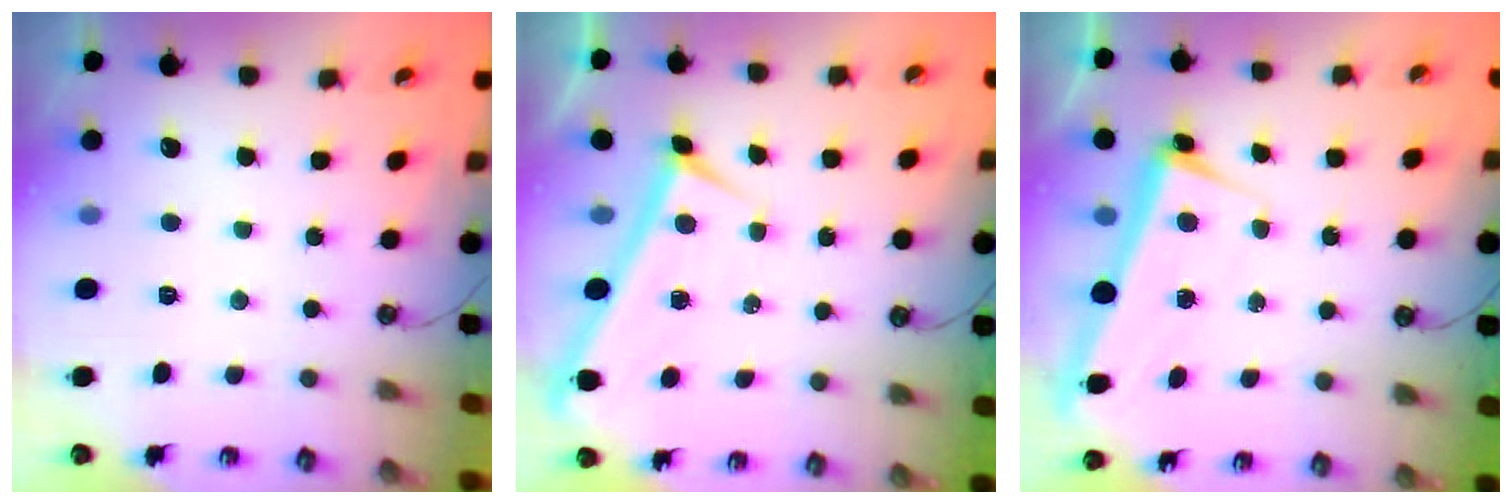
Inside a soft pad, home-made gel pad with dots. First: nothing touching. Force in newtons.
{"total": 0.0}
{"total": 2.6, "press": 2.4, "slide": 0.9}